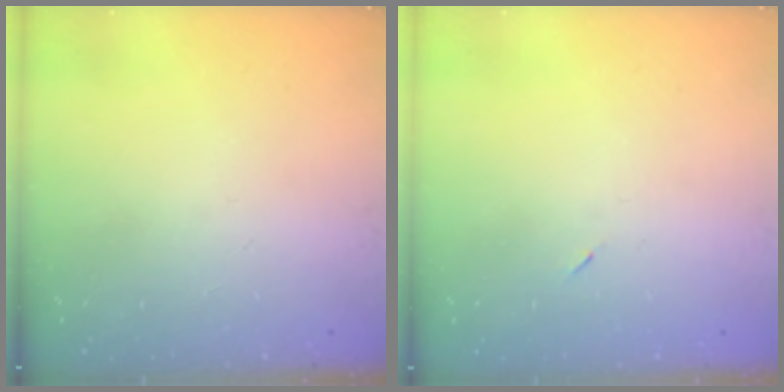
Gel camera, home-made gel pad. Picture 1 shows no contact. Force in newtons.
{"total": 2.6, "press": 2.3, "slide": 1.2}